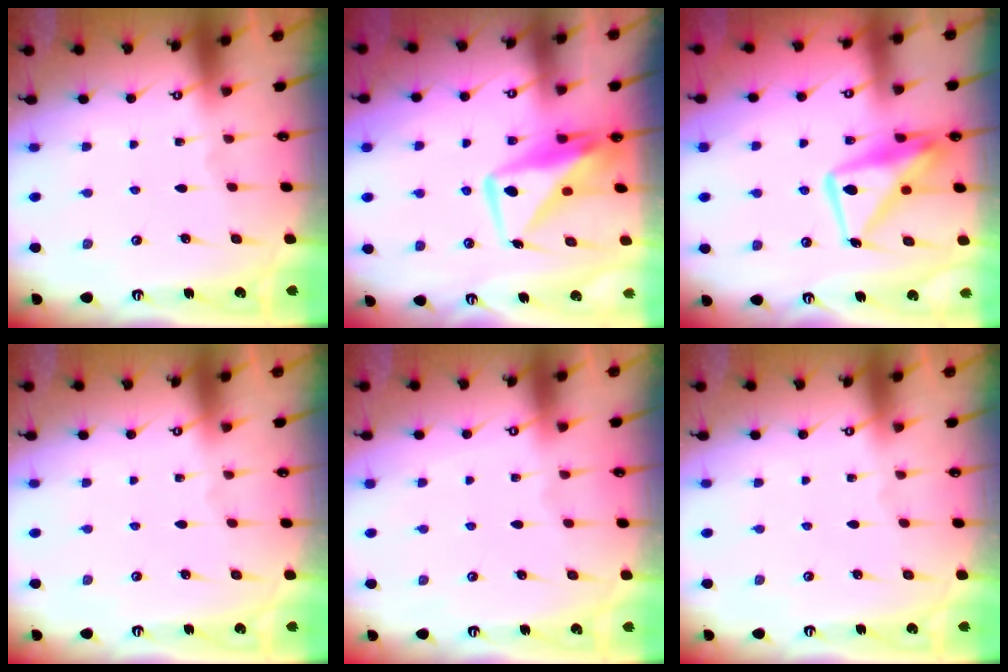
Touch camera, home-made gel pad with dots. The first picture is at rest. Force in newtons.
{"total": 11.3, "press": 11.2, "slide": 0.9}
{"total": 15.2, "press": 15.1, "slide": 1.4}
{"total": 0.0}
{"total": 3.9, "press": 3.9, "slide": 0.1}
{"total": 0.0}